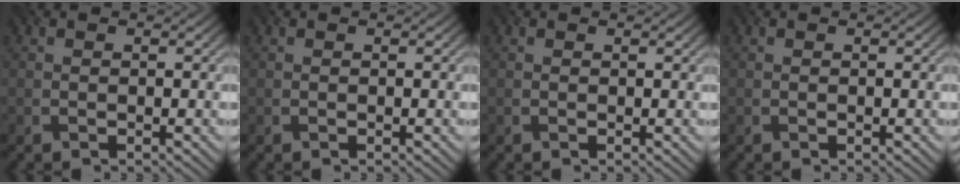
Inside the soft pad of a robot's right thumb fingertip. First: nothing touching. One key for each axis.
{"total": 0.0}
{"total": 0.0}
{"total": 0.0}